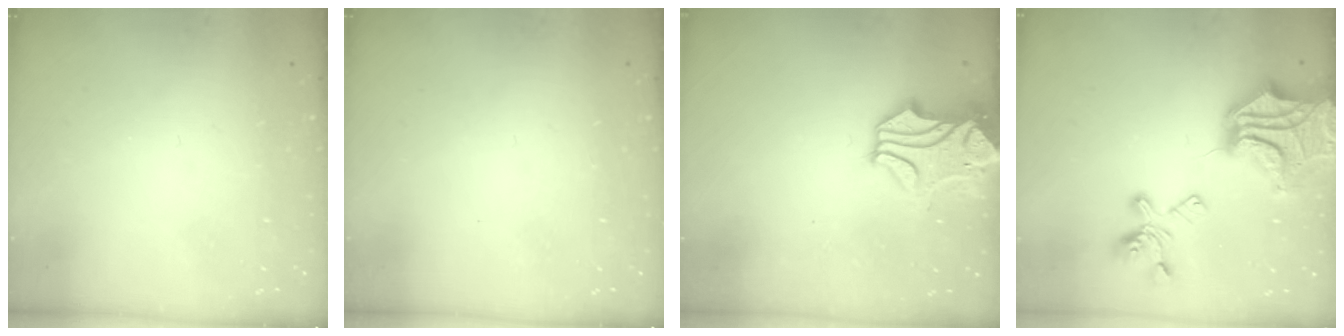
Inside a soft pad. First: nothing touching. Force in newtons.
{"total": 0.0}
{"total": 2.3, "press": 1.9, "slide": 1.3}
{"total": 18.2, "press": 17.3, "slide": 5.5}